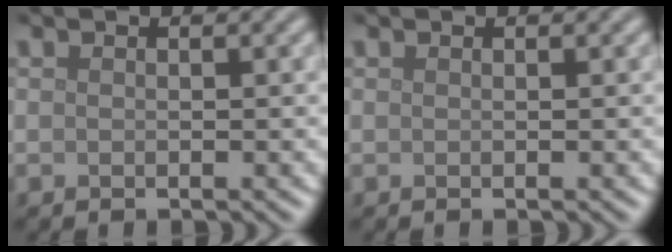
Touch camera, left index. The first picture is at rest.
{"total": 0.0}